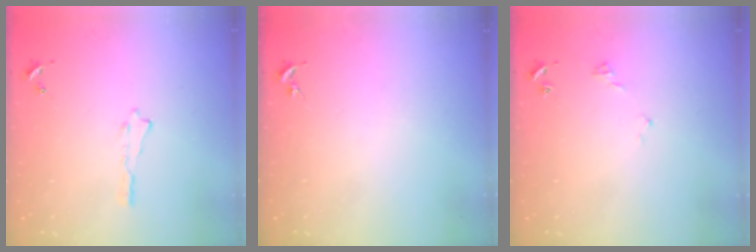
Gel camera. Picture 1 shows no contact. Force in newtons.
{"total": 0.0}
{"total": 2.9, "press": 2.9, "slide": 0.3}